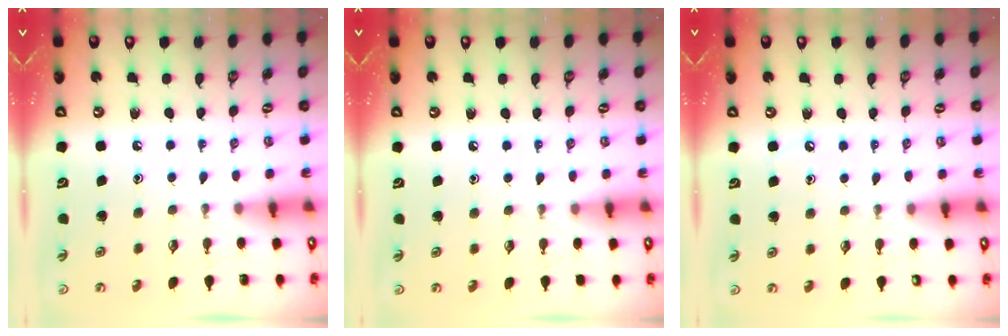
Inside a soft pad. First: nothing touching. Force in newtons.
{"total": 3.5, "press": 3.5, "slide": 0.5}
{"total": 2.7, "press": 2.7, "slide": 0.3}